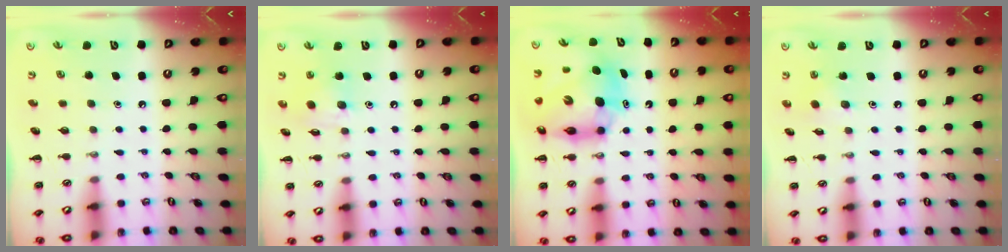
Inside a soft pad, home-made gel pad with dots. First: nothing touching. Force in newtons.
{"total": 6.7, "press": 6.6, "slide": 0.8}
{"total": 12.3, "press": 11.8, "slide": 3.4}
{"total": 2.9, "press": 2.8, "slide": 1.0}